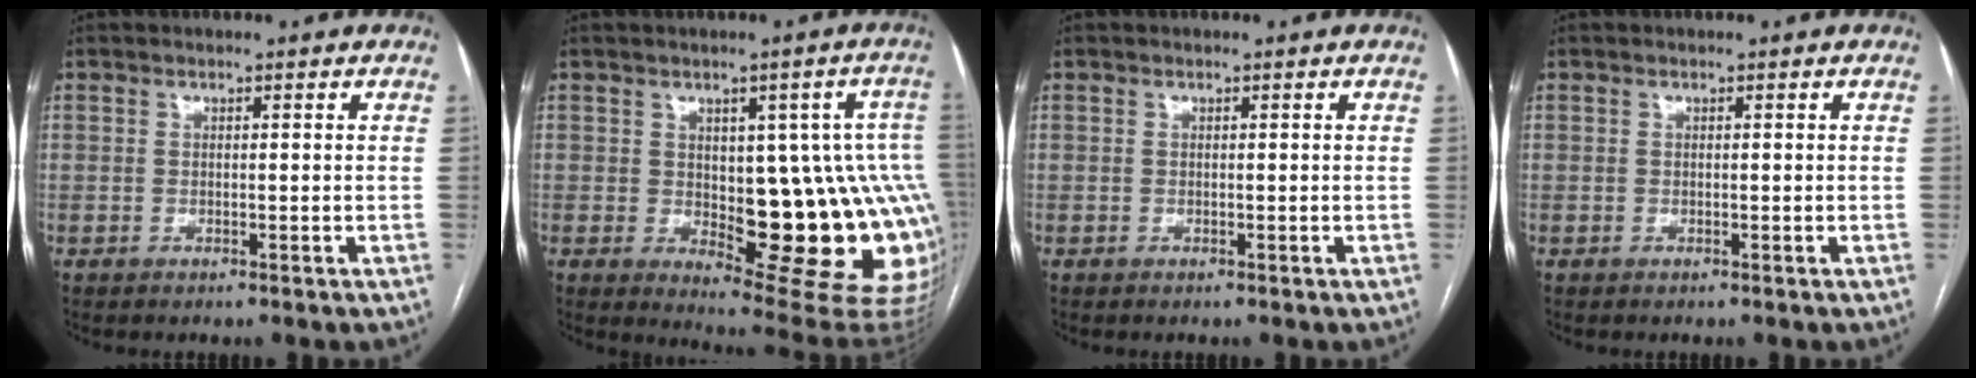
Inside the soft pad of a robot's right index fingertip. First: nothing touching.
{"total": 18.1, "force": [-1.4, 6.5, 16.8], "torque": [-0.130, 0.016, 0.005]}
{"total": 0.0}
{"total": 0.0}